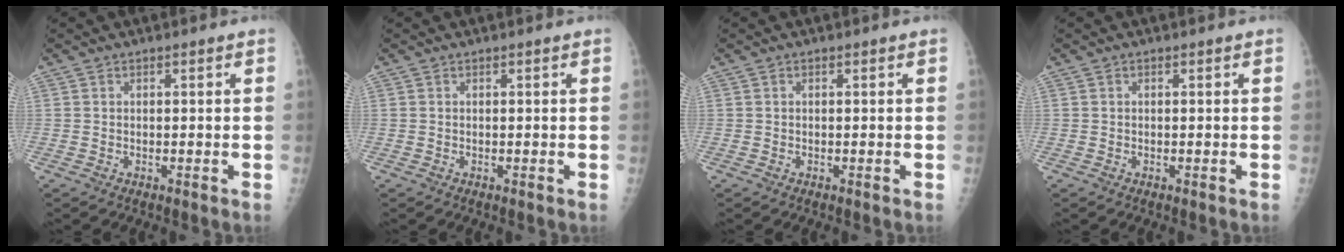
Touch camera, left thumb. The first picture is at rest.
{"total": 0.0}
{"total": 0.0}
{"total": 0.0}